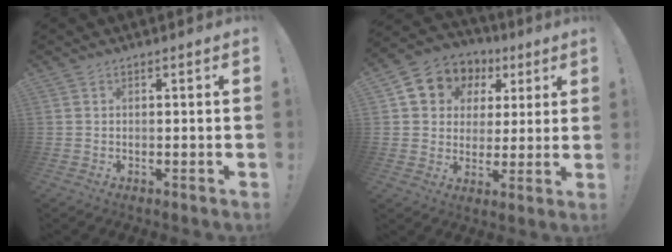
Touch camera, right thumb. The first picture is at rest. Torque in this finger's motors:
{"motor_torque": [0.80, 1.63, 0.81, 0.21, 0.01]}